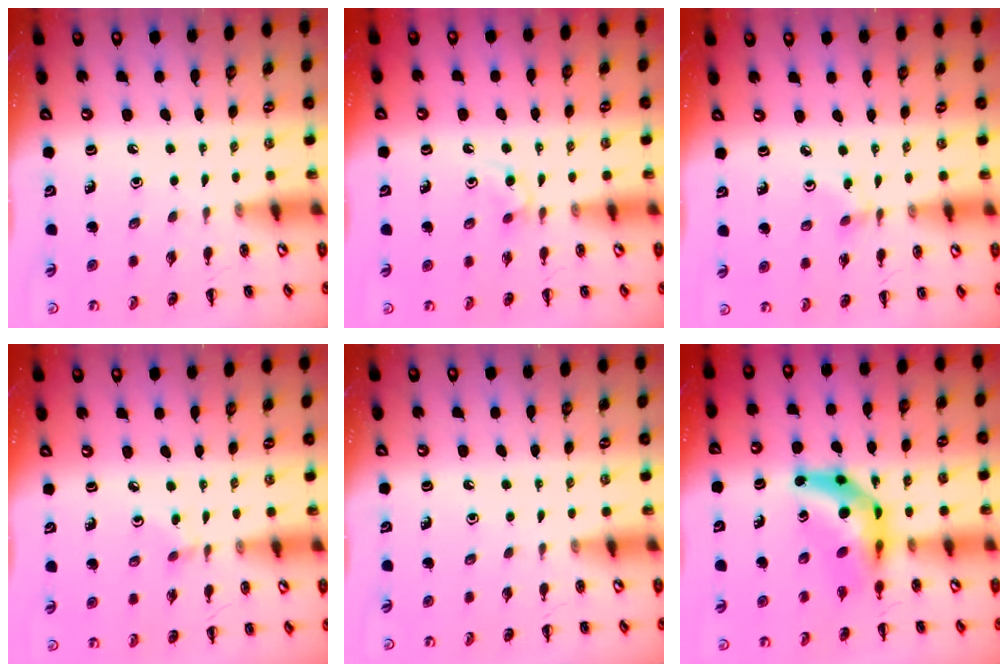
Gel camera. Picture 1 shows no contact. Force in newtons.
{"total": 4.1, "press": 3.7, "slide": 1.7}
{"total": 2.6, "press": 2.5, "slide": 0.8}
{"total": 2.7, "press": 2.5, "slide": 1.0}
{"total": 0.0}
{"total": 8.7, "press": 8.3, "slide": 2.6}